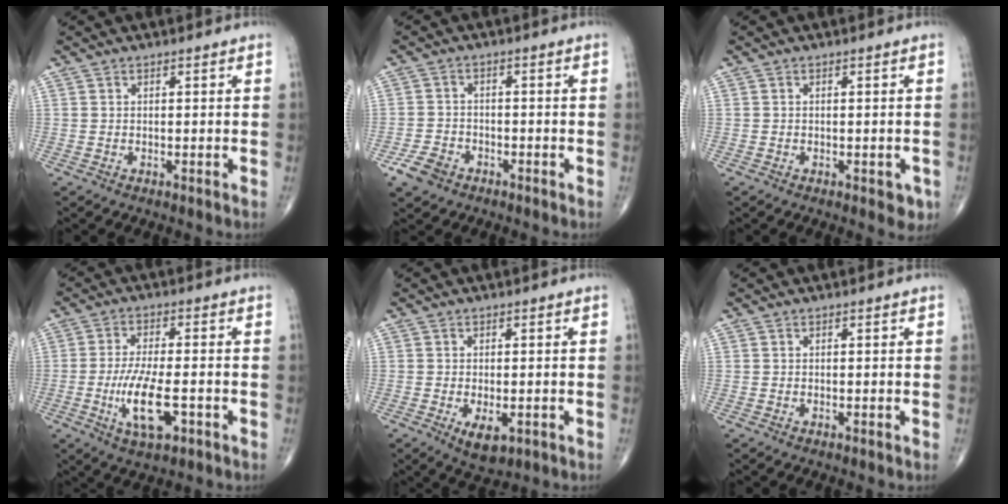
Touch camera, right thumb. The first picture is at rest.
{"total": 4.8, "force": [-3.0, 3.2, 1.9], "torque": [-0.031, 0.013, -0.052]}
{"total": 2.6, "force": [-1.1, 1.3, 1.9], "torque": [-0.006, 0.000, -0.012]}
{"total": 9.9, "force": [-3.1, 3.4, 8.7], "torque": [-0.166, 0.002, -0.052]}
{"total": 4.9, "force": [-1.7, 2.4, 3.9], "torque": [-0.060, -0.008, -0.019]}
{"total": 0.0}